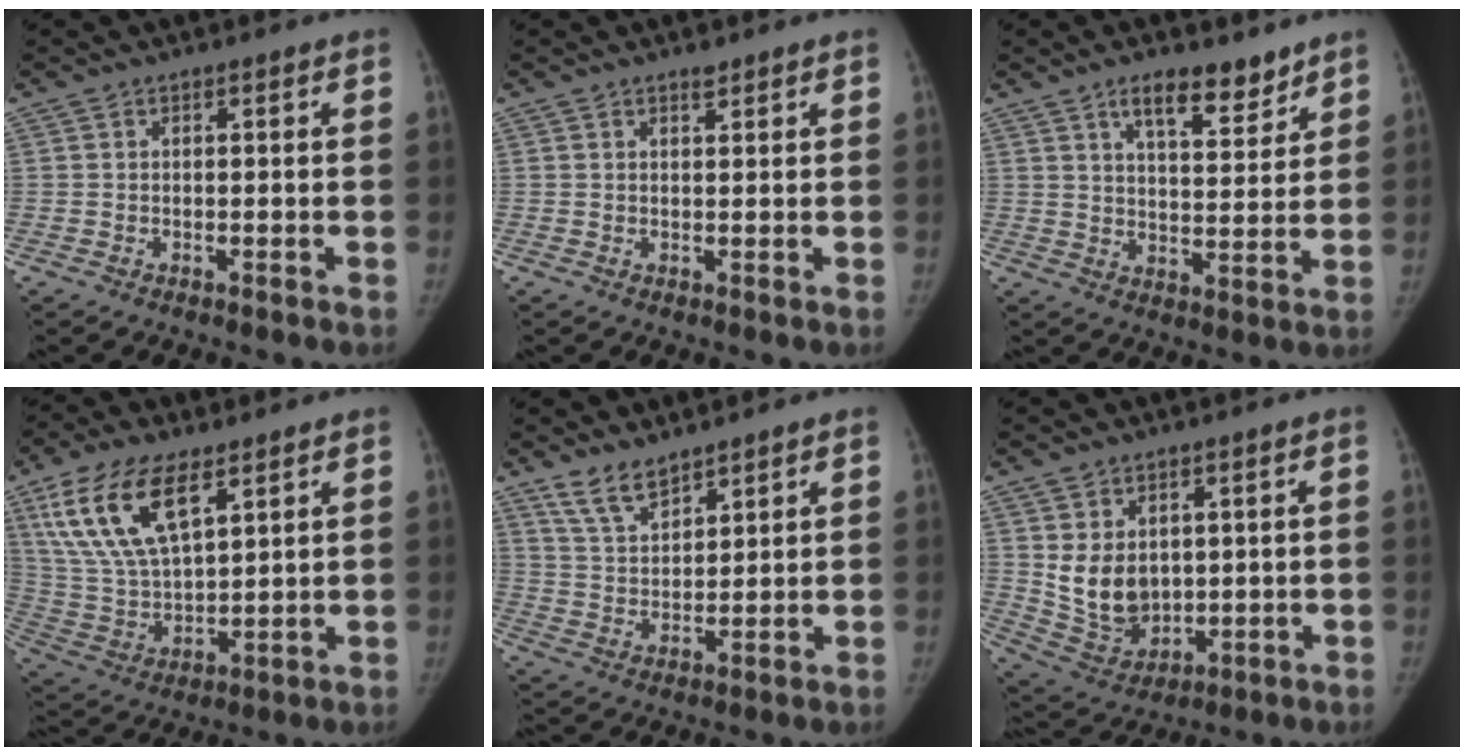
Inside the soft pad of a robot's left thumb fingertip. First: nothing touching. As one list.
[{"total": 1.2, "force": [1.0, 0.5, 0.5], "torque": [-0.004, -0.007, 0.016]}, {"total": 9.2, "force": [6.5, 3.5, 5.5], "torque": [-0.062, -0.045, 0.106]}, {"total": 17.3, "force": [8.8, 7.8, 12.7], "torque": [-0.236, -0.024, 0.174]}, {"total": 6.6, "force": [5.4, 2.7, 2.8], "torque": [-0.035, -0.035, 0.112]}, {"total": 10.0, "force": [1.8, 7.5, 6.4], "torque": [-0.084, -0.023, 0.060]}]